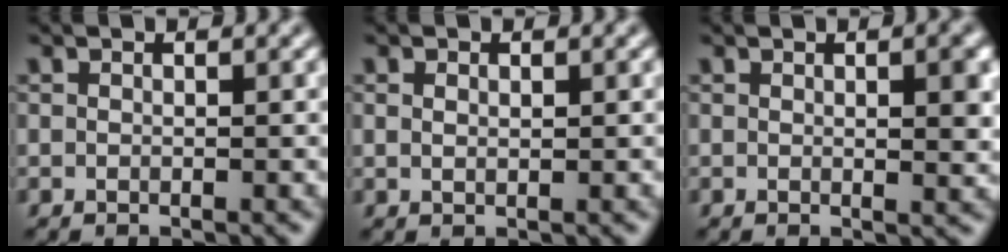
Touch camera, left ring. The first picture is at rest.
{"total": 0.8, "force": [0.4, 0.4, 0.5], "torque": [-0.010, -0.001, 0.009]}
{"total": 3.1, "force": [0.8, 0.8, 2.9], "torque": [-0.031, 0.000, 0.012]}